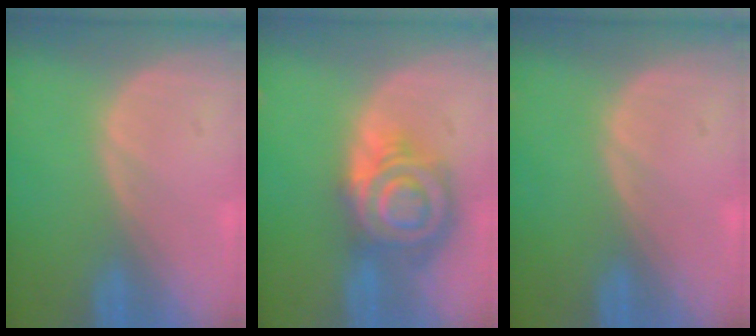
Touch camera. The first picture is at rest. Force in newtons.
{"total": 8.8, "press": 8.8, "slide": 0.5}
{"total": 0.0}